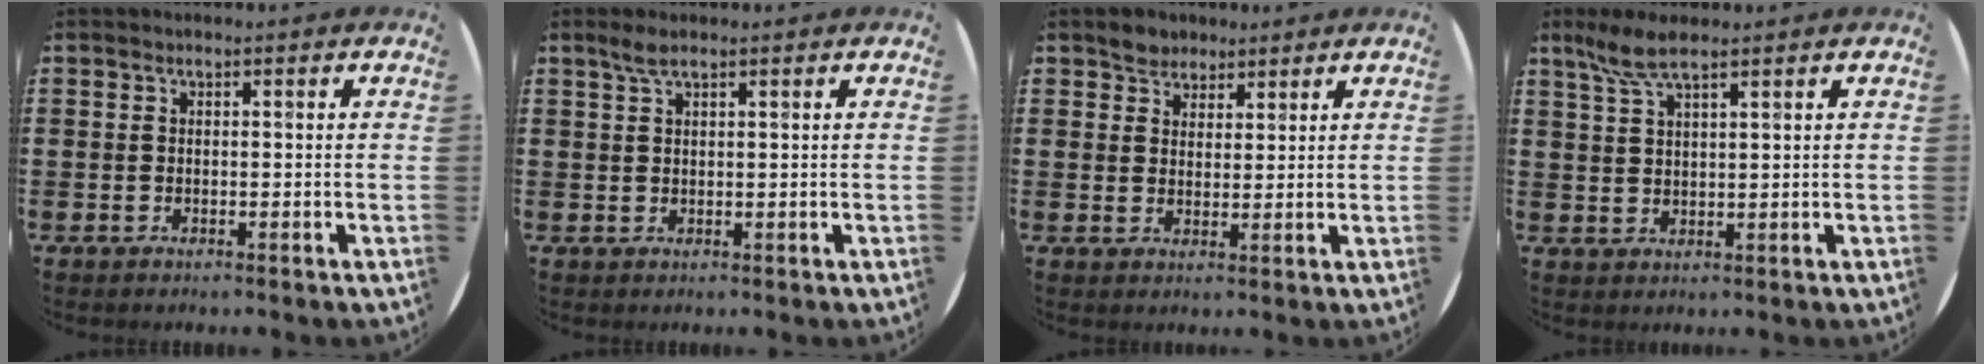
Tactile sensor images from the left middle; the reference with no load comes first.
{"total": 1.9, "force": [1.4, 0.3, 1.2], "torque": [-0.025, 0.004, 0.024]}
{"total": 2.9, "force": [2.4, 1.6, -0.3], "torque": [0.007, 0.003, 0.047]}
{"total": 4.7, "force": [3.5, 1.0, 3.0], "torque": [-0.067, 0.002, 0.063]}